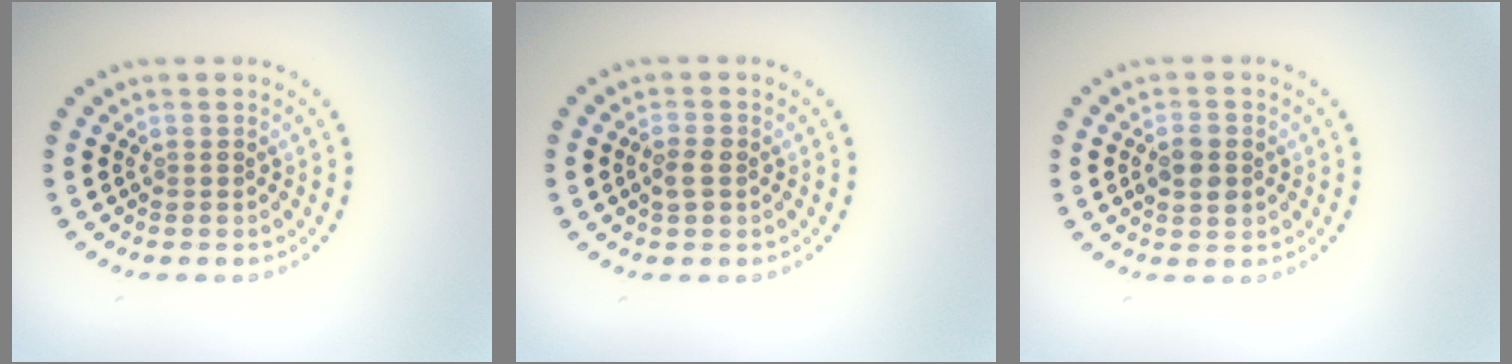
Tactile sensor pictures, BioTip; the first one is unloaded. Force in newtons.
{"total": 1.6, "press": 1.5, "slide": 0.3}
{"total": 2.6, "press": 2.6, "slide": 0.1}